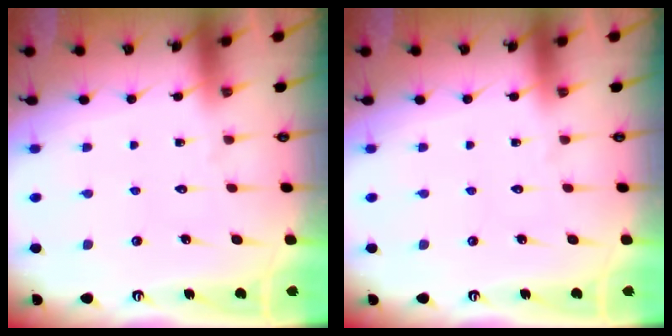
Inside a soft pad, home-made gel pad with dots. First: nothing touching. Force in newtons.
{"total": 0.0}